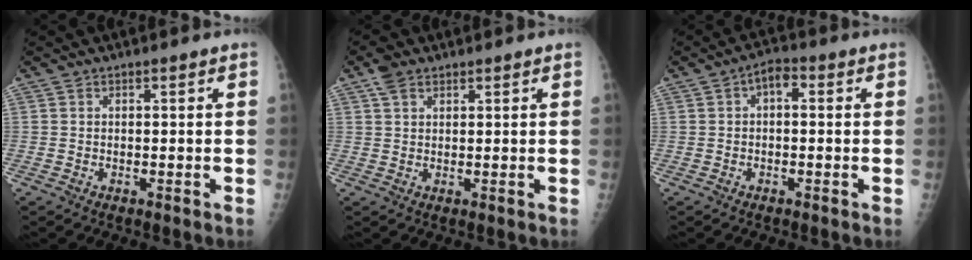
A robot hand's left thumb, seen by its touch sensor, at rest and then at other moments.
{"total": 3.3, "force": [2.0, 2.0, 1.7], "torque": [-0.027, 0.001, 0.041]}
{"total": 3.6, "force": [0.4, 2.1, 2.9], "torque": [-0.031, 0.012, -0.005]}